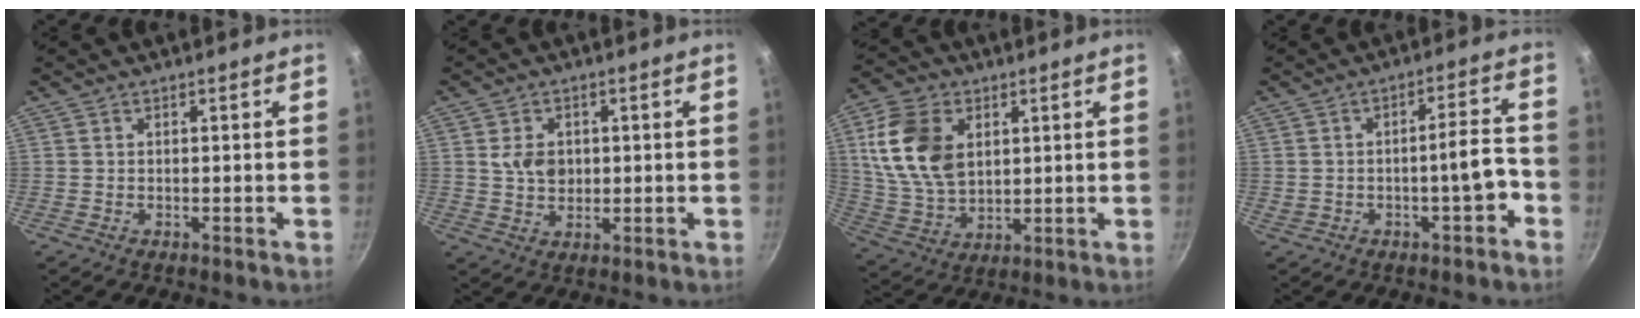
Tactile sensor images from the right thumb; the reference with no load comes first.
{"total": 5.5, "force": [0.8, 4.3, 3.3], "torque": [-0.042, -0.005, 0.013]}
{"total": 15.3, "force": [4.0, 10.3, 10.6], "torque": [-0.184, -0.011, 0.087]}
{"total": 6.3, "force": [-2.5, 2.2, 5.4], "torque": [-0.061, 0.040, -0.023]}